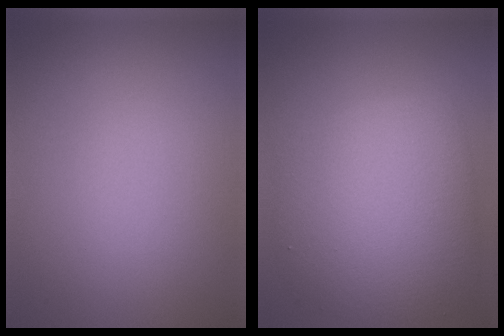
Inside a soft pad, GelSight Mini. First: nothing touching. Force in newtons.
{"total": 7.5, "press": 7.5, "slide": 0.1}